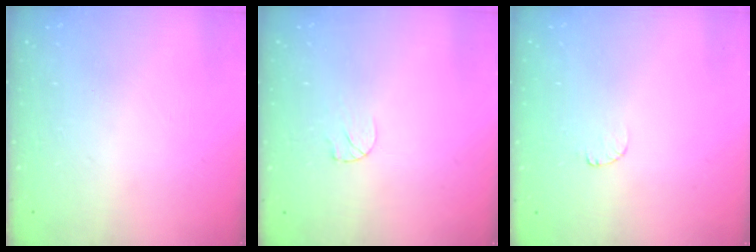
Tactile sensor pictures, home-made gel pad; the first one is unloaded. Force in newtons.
{"total": 4.3, "press": 4.3, "slide": 0.4}
{"total": 3.5, "press": 3.5, "slide": 0.4}